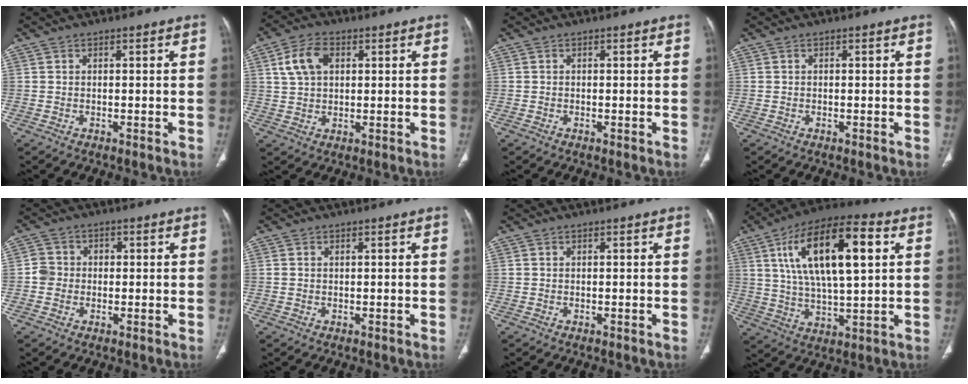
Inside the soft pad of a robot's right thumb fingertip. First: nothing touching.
{"total": 7.2, "force": [2.4, 4.7, 4.9], "torque": [-0.090, 0.007, 0.044]}
{"total": 0.0}
{"total": 0.0}
{"total": 3.7, "force": [-0.5, 3.5, 1.0], "torque": [0.001, 0.012, -0.015]}
{"total": 0.6, "force": [0.2, 0.3, 0.4], "torque": [-0.016, 0.012, 0.009]}
{"total": 0.0}
{"total": 20.1, "force": [6.0, 7.6, 17.6], "torque": [-0.301, 0.004, 0.098]}